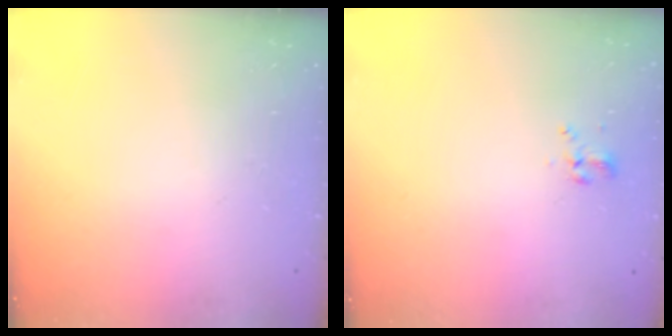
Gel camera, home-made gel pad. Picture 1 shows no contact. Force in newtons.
{"total": 2.1, "press": 1.8, "slide": 1.1}